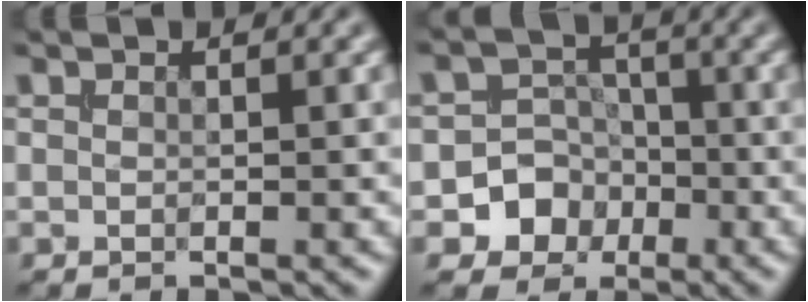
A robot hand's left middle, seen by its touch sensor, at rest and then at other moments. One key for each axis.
{"total": 4.7, "fx": -1.8, "fy": 4.2, "fz": 0.8, "tx": 0.023, "ty": 0.006, "tz": -0.054}